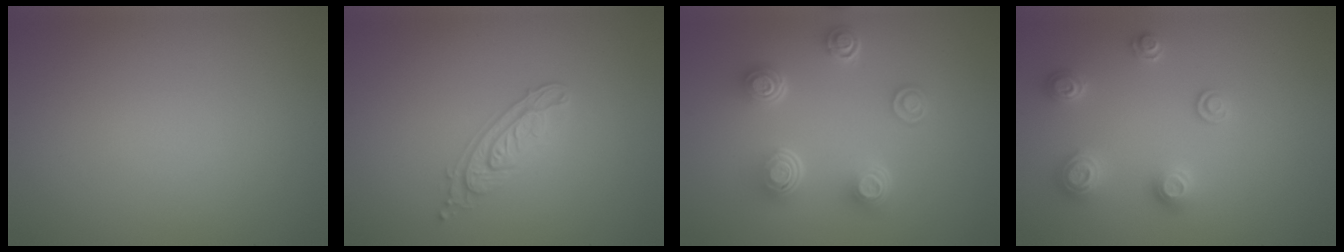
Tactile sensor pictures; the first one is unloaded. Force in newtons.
{"total": 2.9, "press": 2.6, "slide": 1.4}
{"total": 5.0, "press": 3.5, "slide": 3.5}
{"total": 2.6, "press": 2.6, "slide": 0.1}